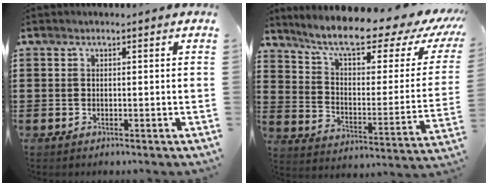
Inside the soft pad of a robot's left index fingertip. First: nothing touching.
{"total": 9.8, "force": [7.6, 1.6, 6.0], "torque": [-0.129, -0.050, 0.126]}